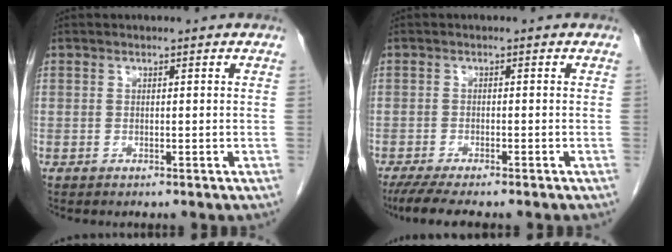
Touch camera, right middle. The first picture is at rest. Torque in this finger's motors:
{"motor_torque": [0.23, -0.17, 0.07, 0.05]}